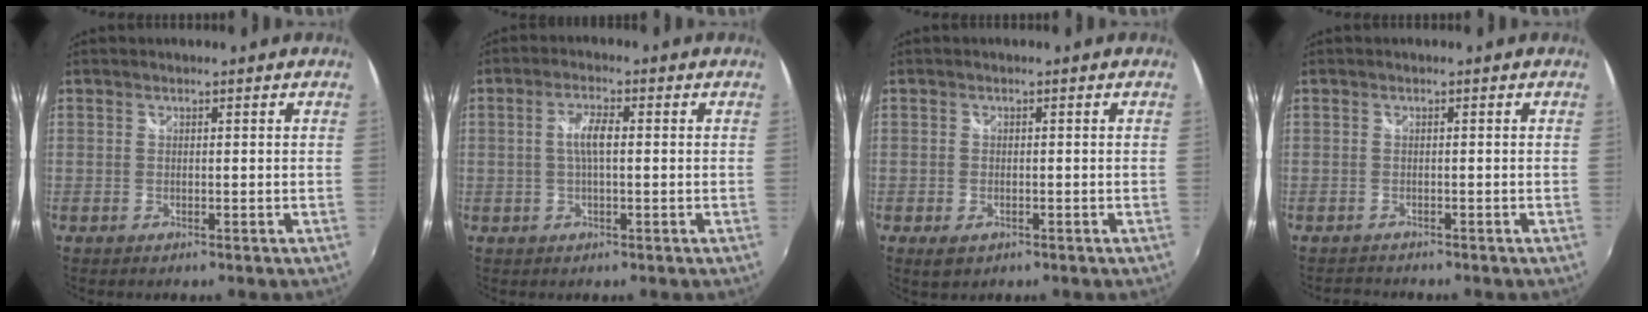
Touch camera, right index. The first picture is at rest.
{"total": 4.0, "force": [0.1, 1.0, 3.9], "torque": [-0.074, 0.004, 0.004]}
{"total": 2.7, "force": [-1.4, 1.7, 1.5], "torque": [-0.029, -0.008, -0.021]}
{"total": 2.0, "force": [-2.0, 0.4, 0.2], "torque": [-0.009, -0.010, -0.035]}